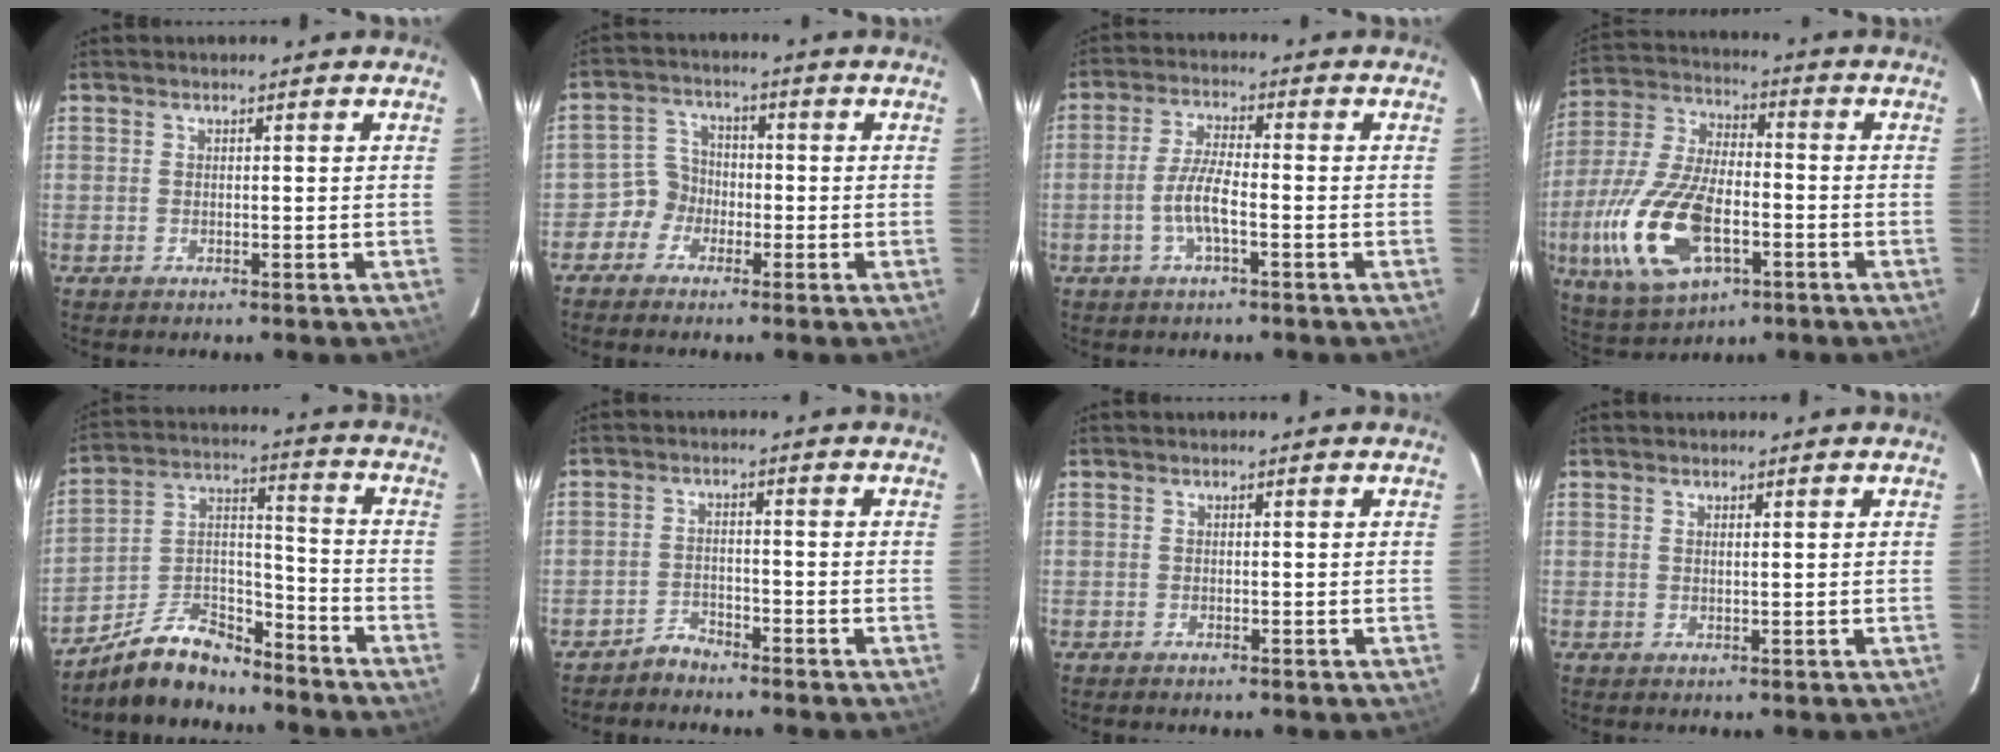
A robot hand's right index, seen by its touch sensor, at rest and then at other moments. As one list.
[{"total": 4.5, "force": [-2.4, 3.8, 0.1], "torque": [-0.003, 0.023, -0.050]}, {"total": 5.7, "force": [-2.0, 1.0, 5.2], "torque": [-0.110, 0.004, -0.041]}, {"total": 19.6, "force": [-6.2, 9.8, 15.9], "torque": [-0.359, -0.017, -0.105]}, {"total": 12.0, "force": [-9.8, 5.1, 4.7], "torque": [-0.101, 0.043, -0.171]}, {"total": 2.8, "force": [-2.6, 0.9, 0.0], "torque": [-0.001, 0.007, -0.050]}, {"total": 0.0}, {"total": 0.8, "force": [0.4, 0.1, 0.6], "torque": [-0.013, 0.001, 0.008]}]